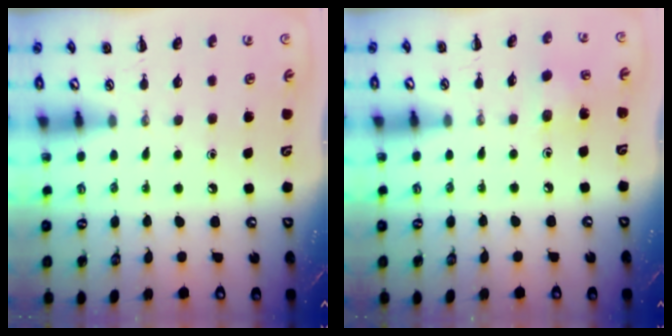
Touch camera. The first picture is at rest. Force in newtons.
{"total": 3.9, "press": 3.7, "slide": 1.0}